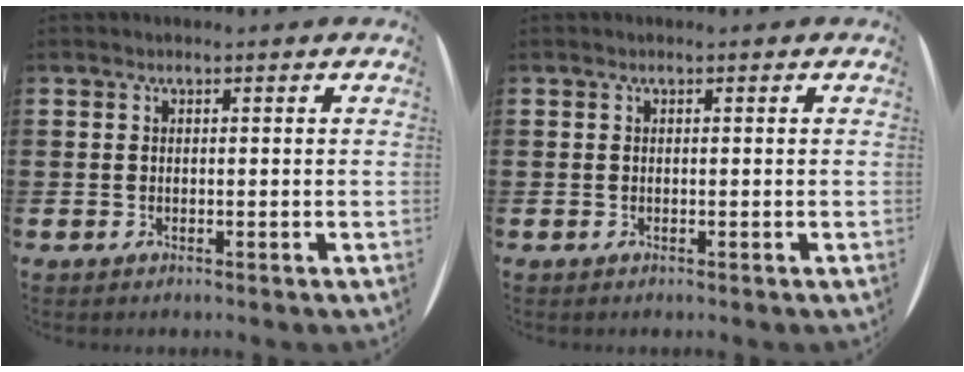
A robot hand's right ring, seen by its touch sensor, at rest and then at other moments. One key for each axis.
{"total": 0.0}